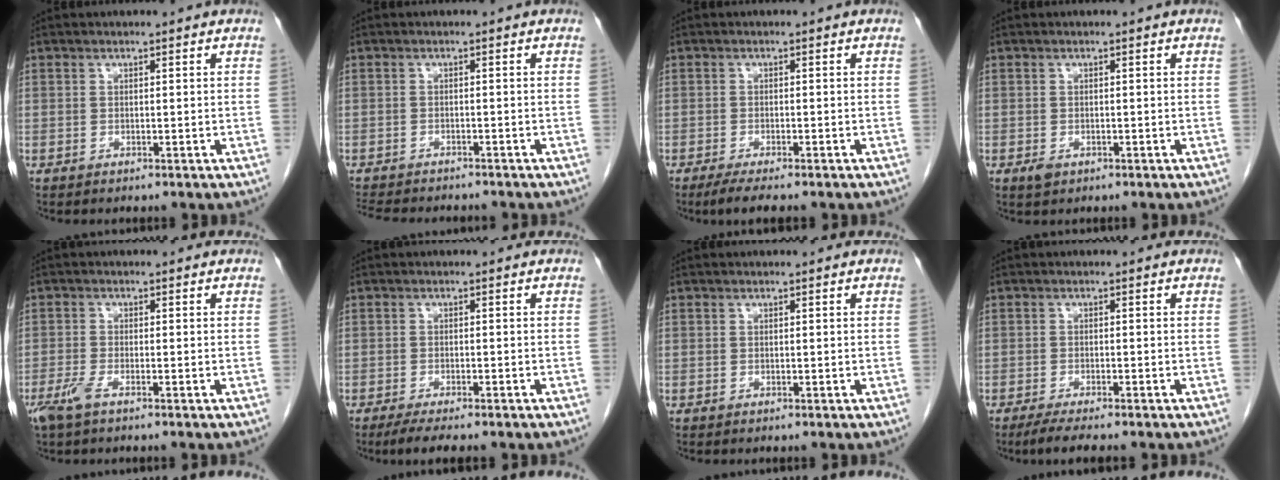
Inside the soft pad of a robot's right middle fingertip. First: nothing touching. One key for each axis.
{"total": 10.1, "fx": -9.0, "fy": 2.4, "fz": 3.9, "tx": -0.072, "ty": -0.010, "tz": -0.123}
{"total": 4.6, "fx": -3.6, "fy": 0.6, "fz": 2.9, "tx": -0.046, "ty": -0.012, "tz": -0.053}
{"total": 1.1, "fx": -0.4, "fy": 0.7, "fz": 0.8, "tx": -0.015, "ty": -0.001, "tz": -0.001}
{"total": 2.9, "fx": -1.8, "fy": 0.4, "fz": 2.2, "tx": -0.057, "ty": -0.008, "tz": -0.040}
{"total": 5.4, "fx": -4.3, "fy": 0.7, "fz": 3.3, "tx": -0.048, "ty": -0.012, "tz": -0.061}
{"total": 0.0}
{"total": 4.8, "fx": -3.8, "fy": 0.3, "fz": 2.9, "tx": -0.048, "ty": -0.012, "tz": -0.058}